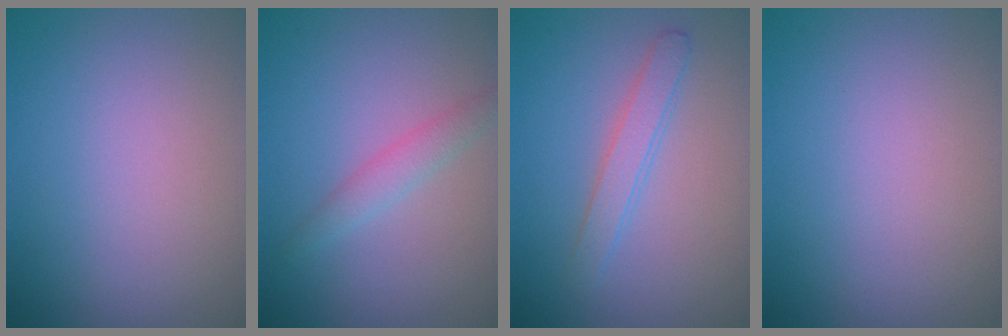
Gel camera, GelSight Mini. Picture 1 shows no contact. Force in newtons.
{"total": 1.9, "press": 1.9, "slide": 0.0}
{"total": 2.1, "press": 2.1, "slide": 0.0}
{"total": 0.0}